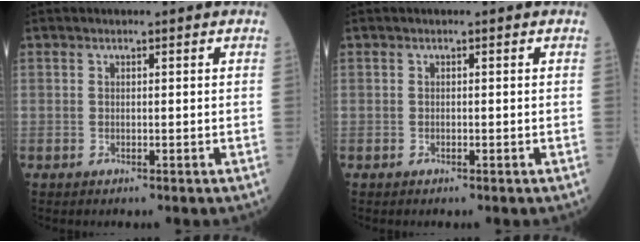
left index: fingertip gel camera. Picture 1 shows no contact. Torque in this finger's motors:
{"motor_torque": [-0.34, -0.06, 0.02, -0.01]}